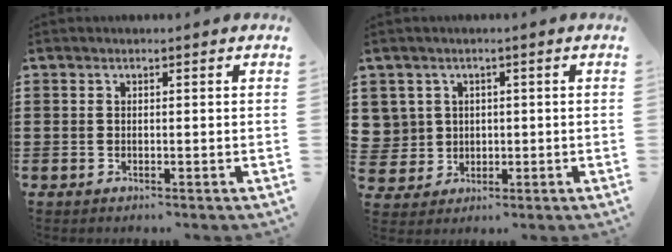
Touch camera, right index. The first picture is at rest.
{"total": 3.5, "force": [0.8, 3.4, 0.1], "torque": [-0.022, 0.012, 0.015]}